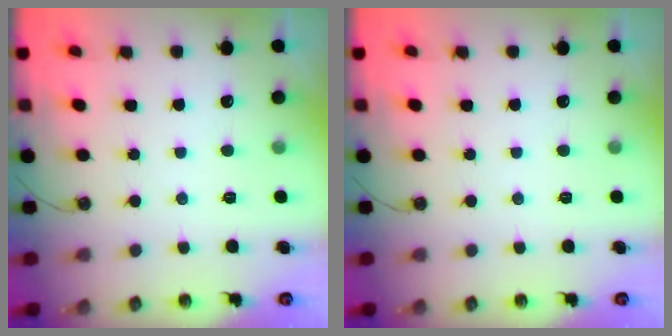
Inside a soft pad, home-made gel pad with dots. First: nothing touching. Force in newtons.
{"total": 0.0}